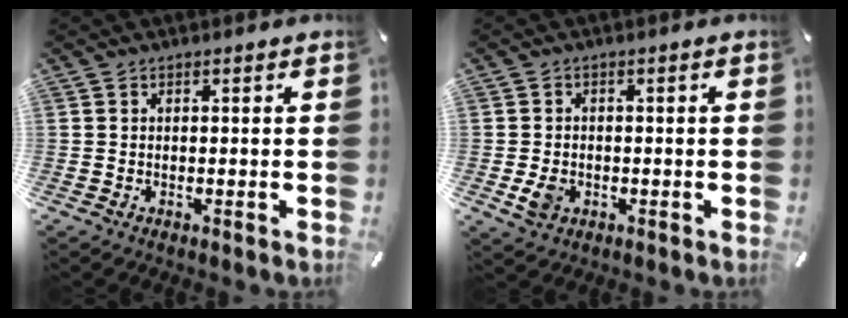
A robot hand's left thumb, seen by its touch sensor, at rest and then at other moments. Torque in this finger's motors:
{"motor_torque": [0.27, 0.72, 0.13, -0.11, 0.11]}